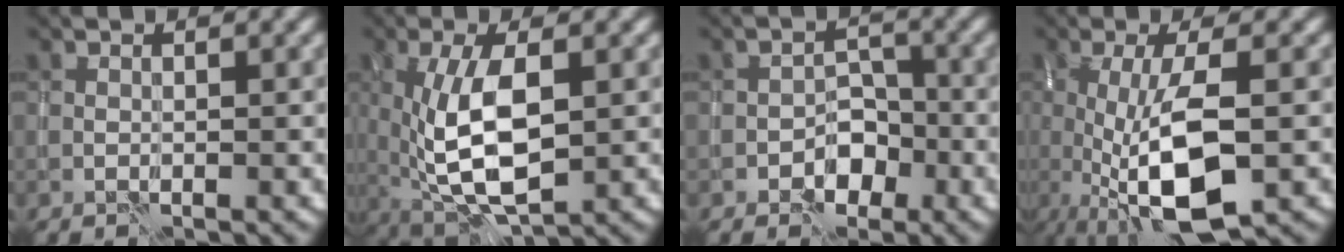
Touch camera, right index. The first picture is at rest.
{"total": 7.9, "force": [0.0, 3.3, 7.2], "torque": [-0.149, -0.006, 0.002]}
{"total": 3.0, "force": [-1.6, 2.1, 1.5], "torque": [-0.012, 0.005, -0.027]}
{"total": 8.8, "force": [-1.8, 2.9, 8.1], "torque": [-0.160, -0.011, -0.028]}